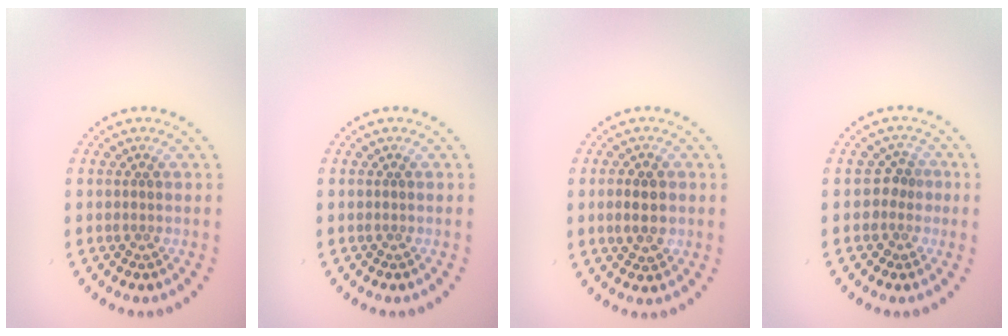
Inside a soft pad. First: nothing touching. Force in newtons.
{"total": 0.0}
{"total": 2.8, "press": 2.8, "slide": 0.1}
{"total": 2.0, "press": 1.5, "slide": 1.4}